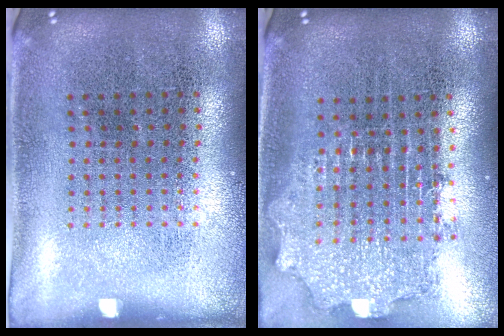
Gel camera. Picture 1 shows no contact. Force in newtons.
{"total": 2.1, "press": 1.7, "slide": 1.3}